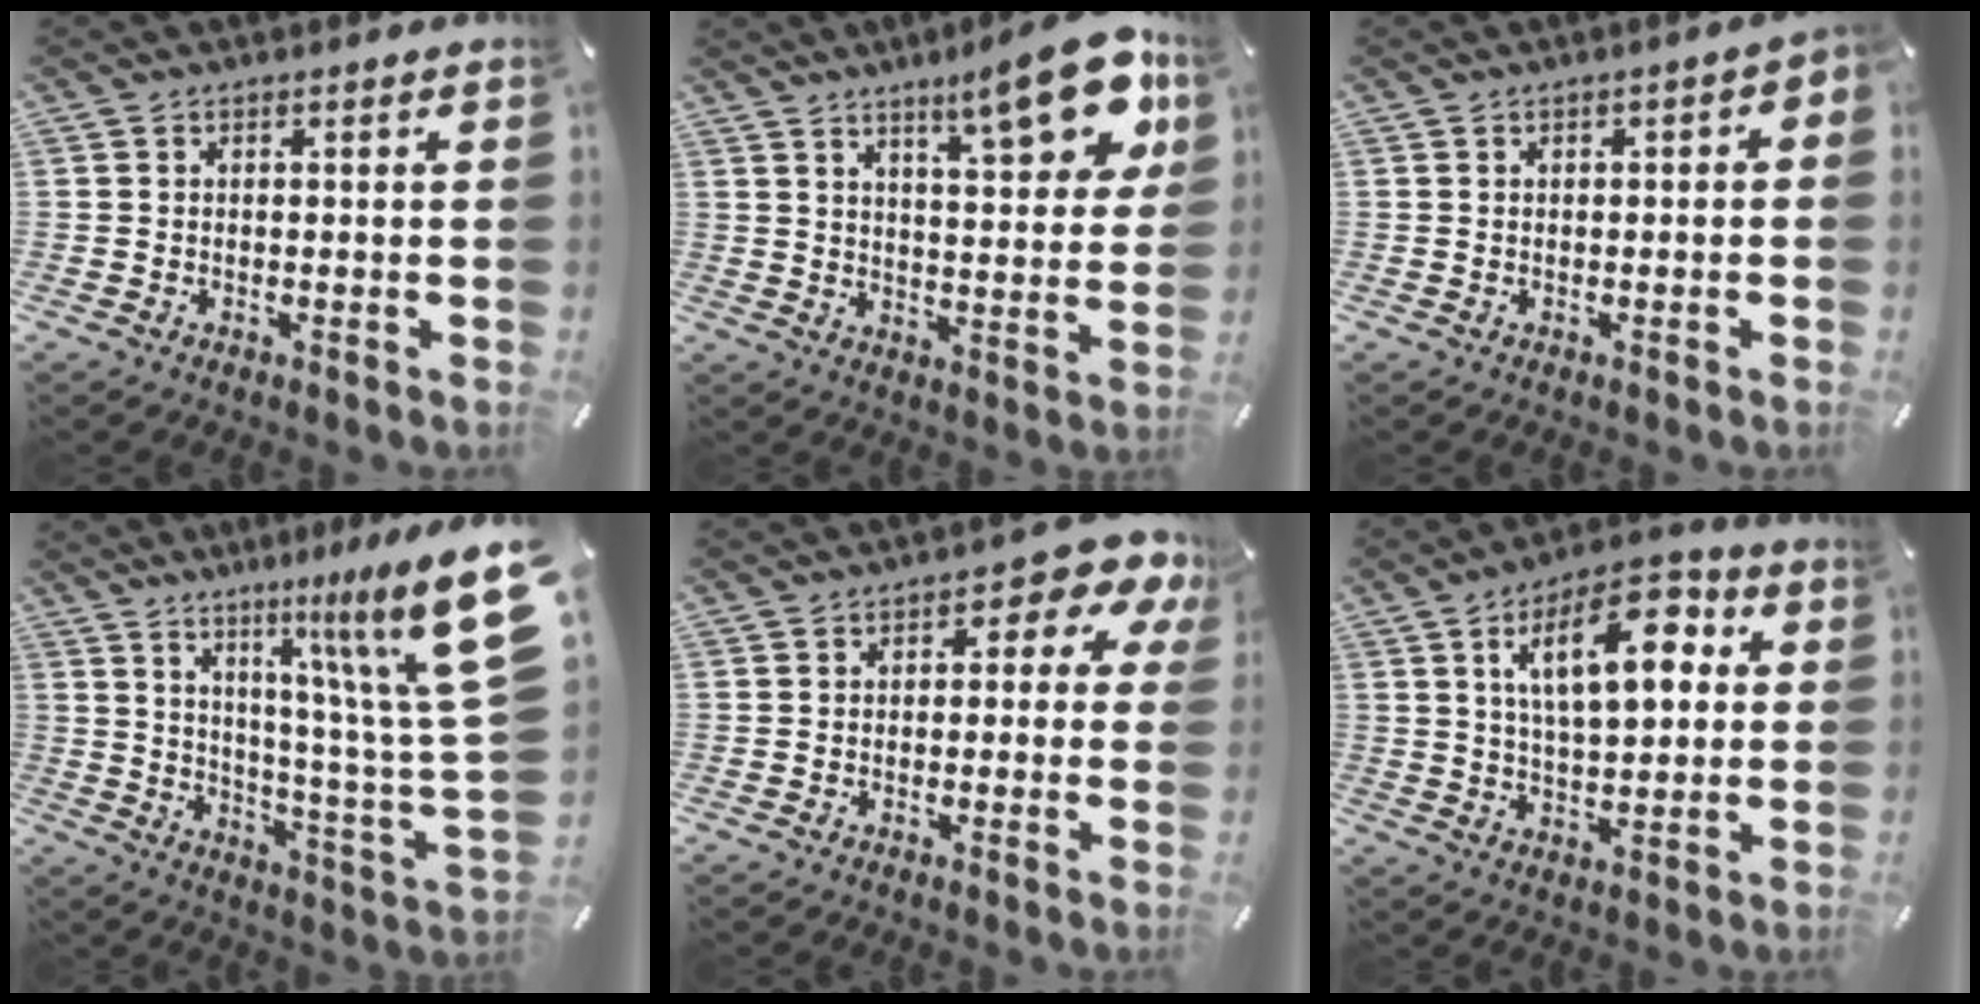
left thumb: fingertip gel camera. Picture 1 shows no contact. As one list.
[{"total": 16.8, "force": [10.1, 5.2, 12.3], "torque": [-0.167, -0.058, 0.156]}, {"total": 1.4, "force": [-0.4, 0.8, 1.1], "torque": [-0.019, 0.004, -0.007]}, {"total": 18.2, "force": [10.3, 1.9, 14.9], "torque": [-0.219, -0.087, 0.155]}, {"total": 6.9, "force": [2.1, 3.5, 5.5], "torque": [-0.069, -0.010, 0.029]}, {"total": 15.8, "force": [5.7, 7.8, 12.5], "torque": [-0.189, -0.005, 0.094]}]